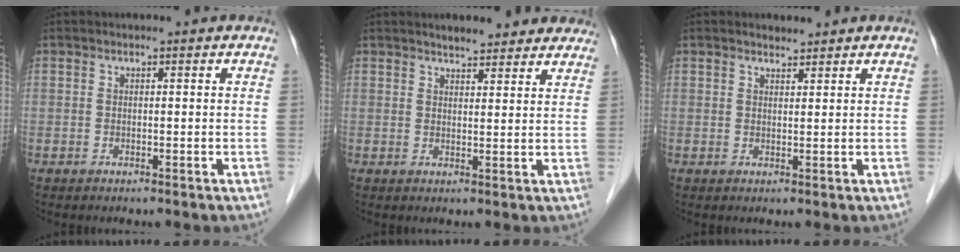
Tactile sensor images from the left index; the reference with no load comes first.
{"total": 7.1, "force": [6.4, 1.8, 2.6], "torque": [-0.026, 0.012, 0.077]}
{"total": 1.4, "force": [1.3, 0.4, 0.2], "torque": [-0.011, 0.000, 0.024]}